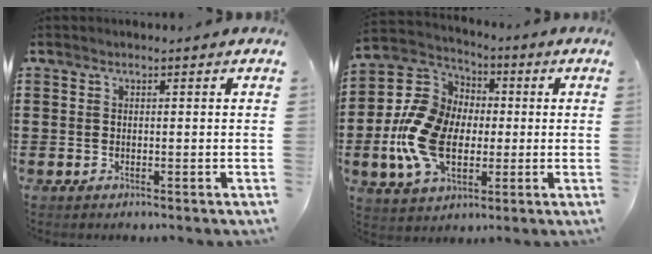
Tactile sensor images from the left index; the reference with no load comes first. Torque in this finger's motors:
{"motor_torque": [1.27, 0.87, 1.05, 0.21]}